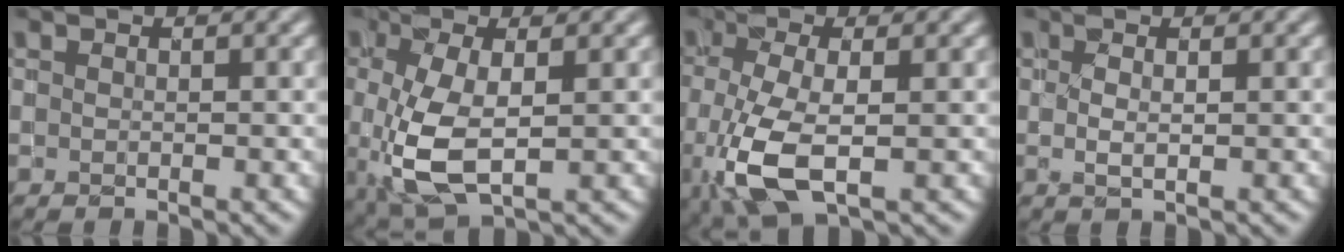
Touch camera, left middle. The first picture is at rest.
{"total": 5.9, "force": [-0.8, 2.7, 5.2], "torque": [-0.123, -0.008, -0.009]}
{"total": 6.1, "force": [-1.9, 2.4, 5.3], "torque": [-0.127, -0.008, -0.034]}
{"total": 0.7, "force": [0.3, 0.2, 0.6], "torque": [-0.010, -0.003, 0.007]}